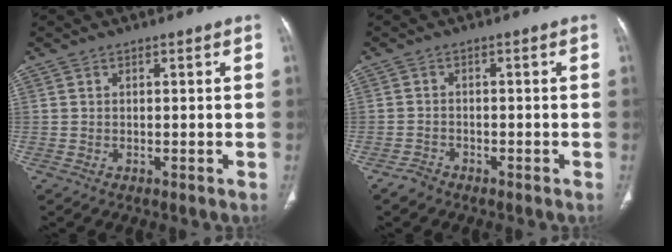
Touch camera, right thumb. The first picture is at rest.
{"total": 2.0, "force": [-1.7, 1.1, 0.2], "torque": [-0.009, 0.006, -0.032]}